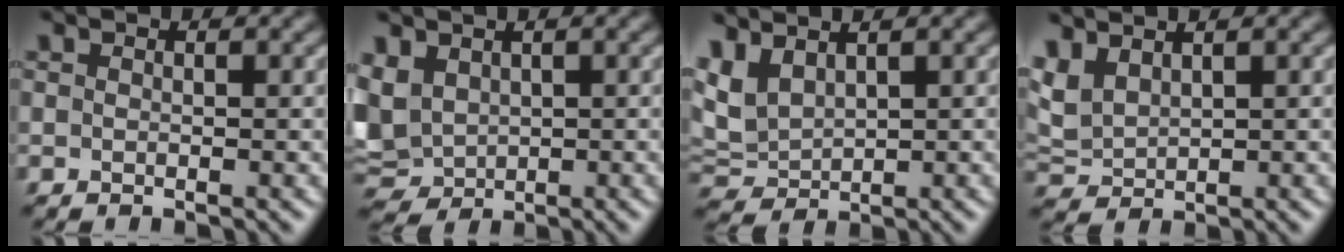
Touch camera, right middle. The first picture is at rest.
{"total": 4.9, "force": [1.0, 3.7, 3.0], "torque": [-0.089, 0.001, 0.018]}
{"total": 3.9, "force": [2.0, 2.2, 2.4], "torque": [-0.068, 0.005, 0.047]}
{"total": 3.5, "force": [2.1, 1.8, 2.1], "torque": [-0.060, 0.009, 0.049]}